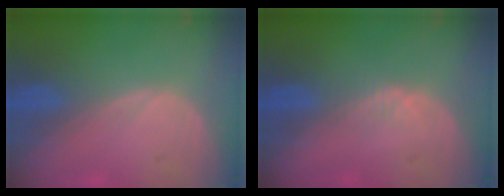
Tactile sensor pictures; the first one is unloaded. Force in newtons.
{"total": 1.4, "press": 1.2, "slide": 0.7}